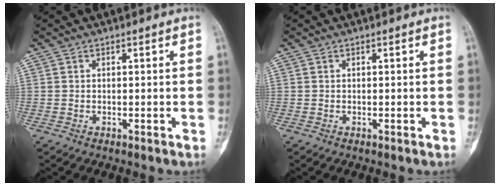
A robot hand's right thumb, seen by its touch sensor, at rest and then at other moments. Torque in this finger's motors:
{"motor_torque": [0.06, 0.02, 0.01, -0.03, 0.00]}